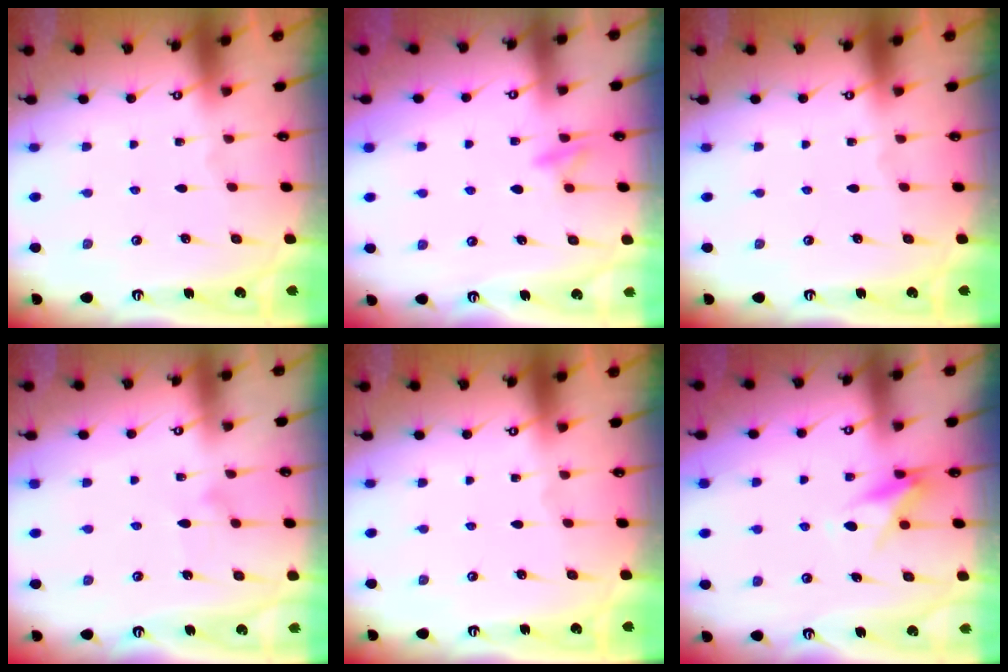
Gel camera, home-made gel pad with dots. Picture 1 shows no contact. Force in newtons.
{"total": 8.1, "press": 8.0, "slide": 0.8}
{"total": 0.0}
{"total": 7.4, "press": 7.4, "slide": 0.4}
{"total": 0.0}
{"total": 6.8, "press": 6.7, "slide": 0.7}